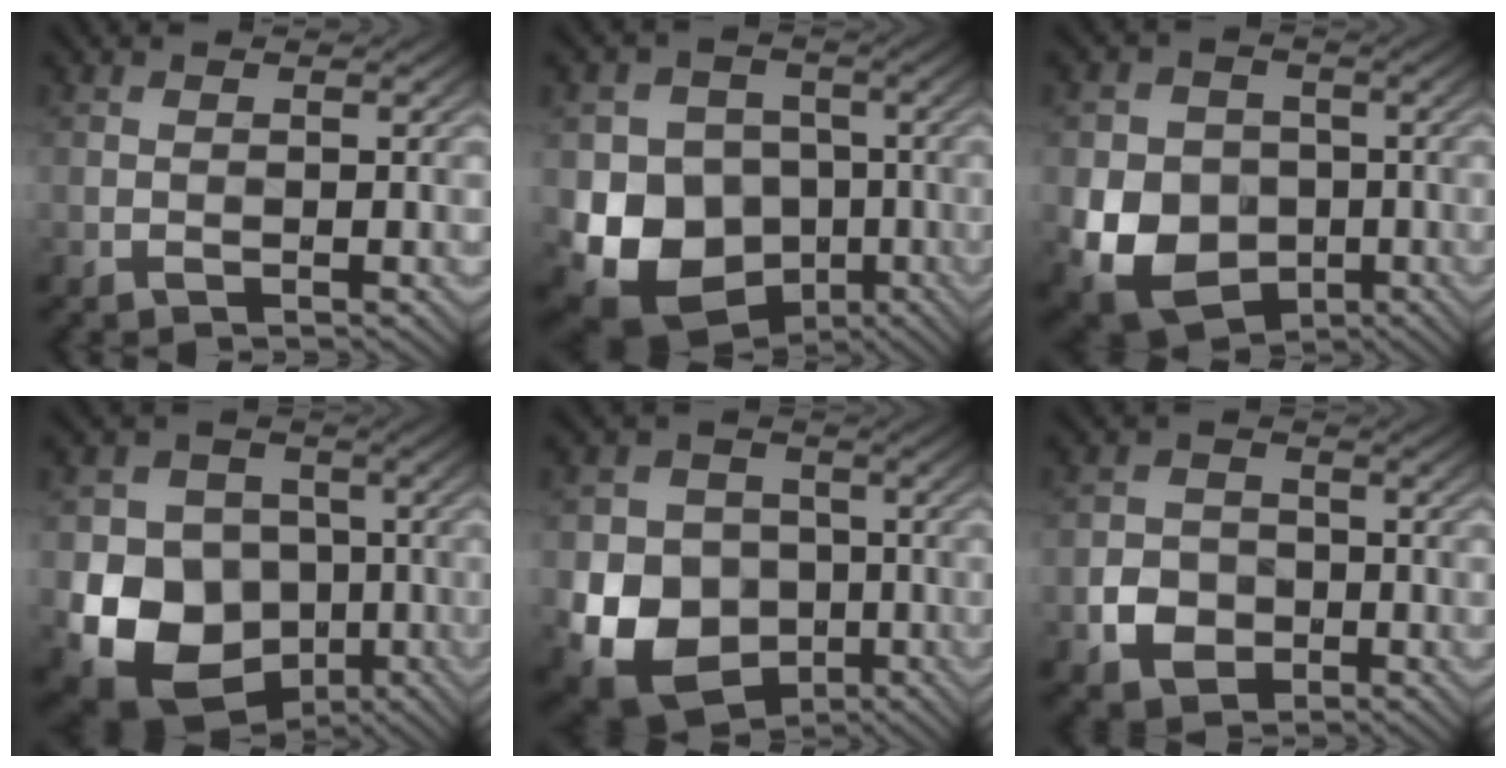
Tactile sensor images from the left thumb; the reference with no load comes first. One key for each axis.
{"total": 14.4, "fx": -3.3, "fy": 12.6, "fz": 6.1, "tx": -0.148, "ty": -0.043, "tz": -0.059}
{"total": 10.4, "fx": -2.2, "fy": 8.9, "fz": 4.9, "tx": -0.121, "ty": -0.046, "tz": -0.039}
{"total": 15.1, "fx": -3.5, "fy": 13.2, "fz": 6.6, "tx": -0.156, "ty": -0.046, "tz": -0.064}
{"total": 13.0, "fx": -3.1, "fy": 11.2, "fz": 5.8, "tx": -0.141, "ty": -0.055, "tz": -0.061}
{"total": 3.9, "fx": -1.3, "fy": 3.4, "fz": 1.3, "tx": -0.036, "ty": -0.008, "tz": -0.026}